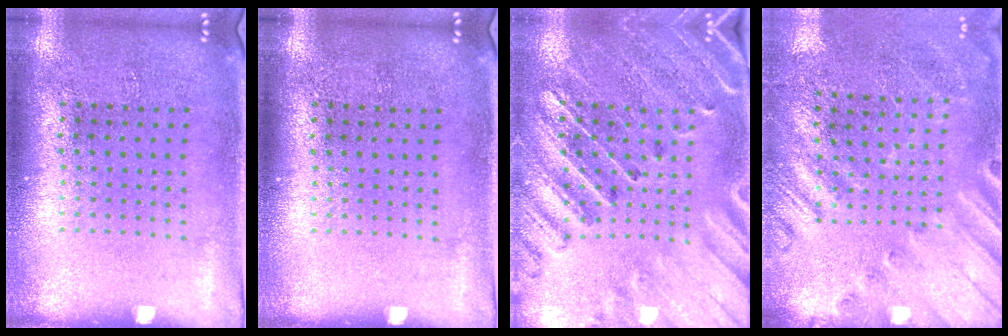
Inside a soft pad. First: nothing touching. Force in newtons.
{"total": 0.0}
{"total": 2.9, "press": 2.7, "slide": 0.9}
{"total": 2.4, "press": 2.0, "slide": 1.3}